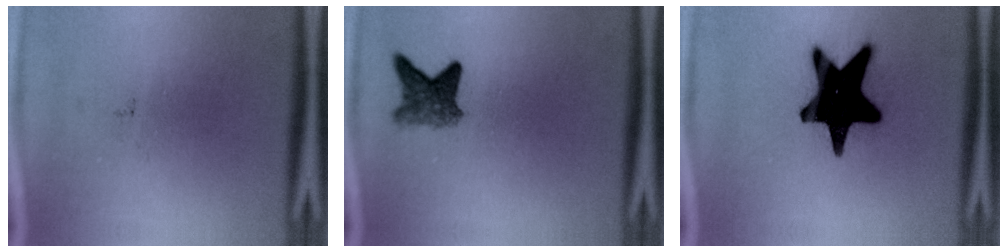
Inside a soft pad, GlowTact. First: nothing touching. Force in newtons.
{"total": 3.9}
{"total": 19.5}